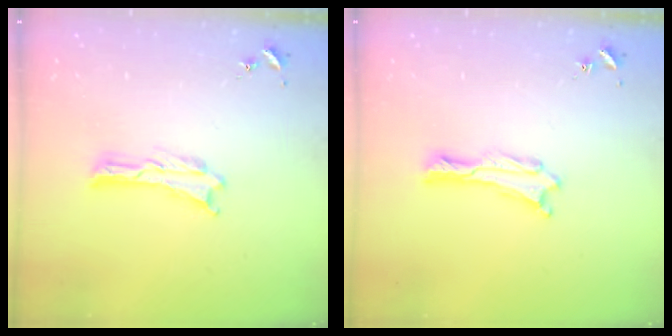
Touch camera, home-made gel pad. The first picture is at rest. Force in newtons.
{"total": 0.8, "press": 0.7, "slide": 0.2}